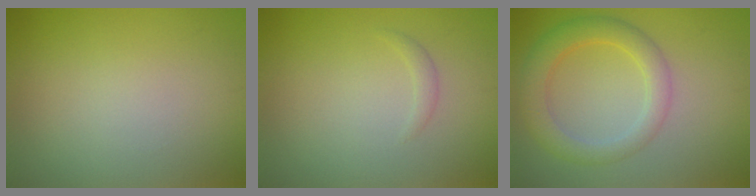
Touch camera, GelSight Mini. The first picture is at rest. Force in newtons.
{"total": 0.7, "press": 0.7, "slide": 0.1}
{"total": 4.1, "press": 4.1, "slide": 0.1}